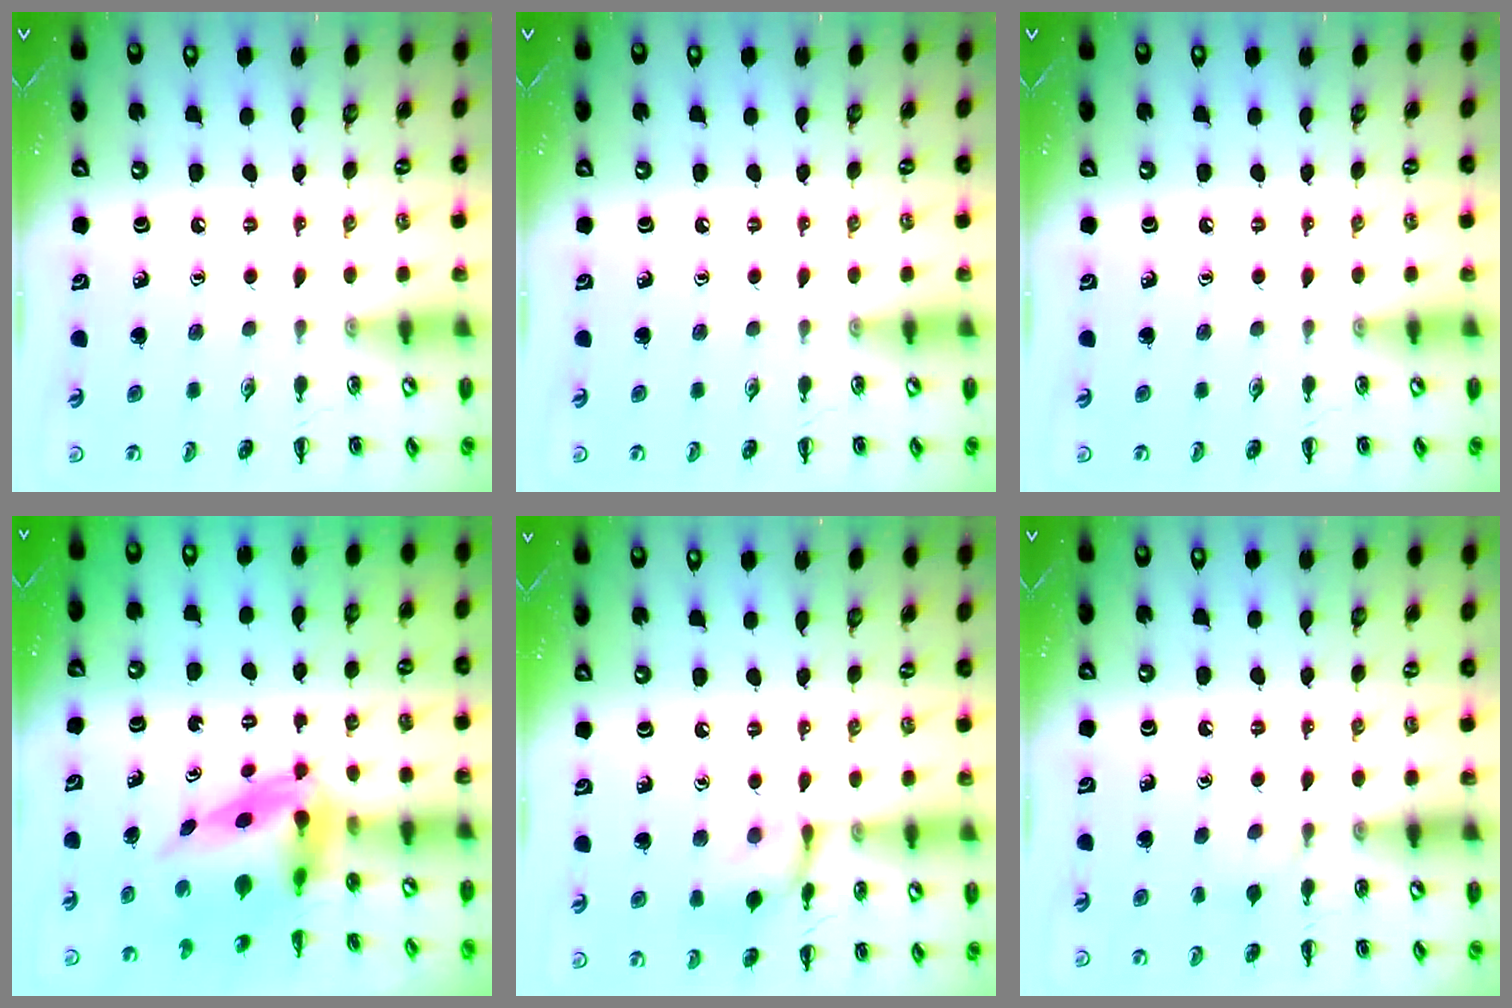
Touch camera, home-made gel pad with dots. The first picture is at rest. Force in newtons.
{"total": 0.0}
{"total": 0.0}
{"total": 4.7, "press": 4.5, "slide": 1.3}
{"total": 9.6, "press": 9.6, "slide": 0.6}
{"total": 1.9, "press": 1.7, "slide": 0.9}